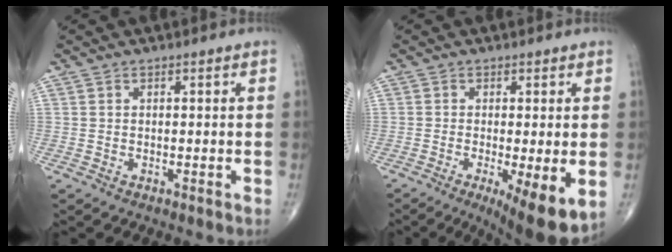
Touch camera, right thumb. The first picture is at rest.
{"total": 10.3, "force": [-3.1, 2.6, 9.4], "torque": [-0.143, -0.024, -0.043]}